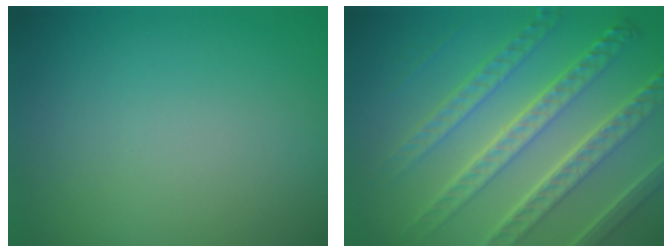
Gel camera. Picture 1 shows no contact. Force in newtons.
{"total": 8.2, "press": 6.4, "slide": 5.1}